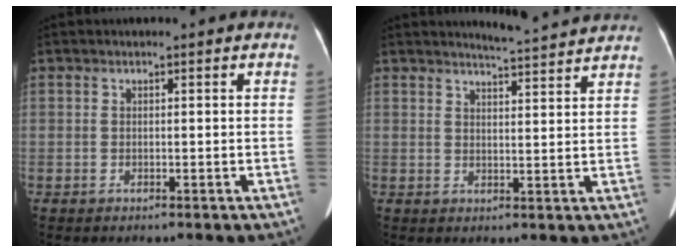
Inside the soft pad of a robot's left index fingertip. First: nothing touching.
{"total": 7.0, "force": [6.9, -0.4, 1.6], "torque": [-0.037, 0.005, 0.082]}